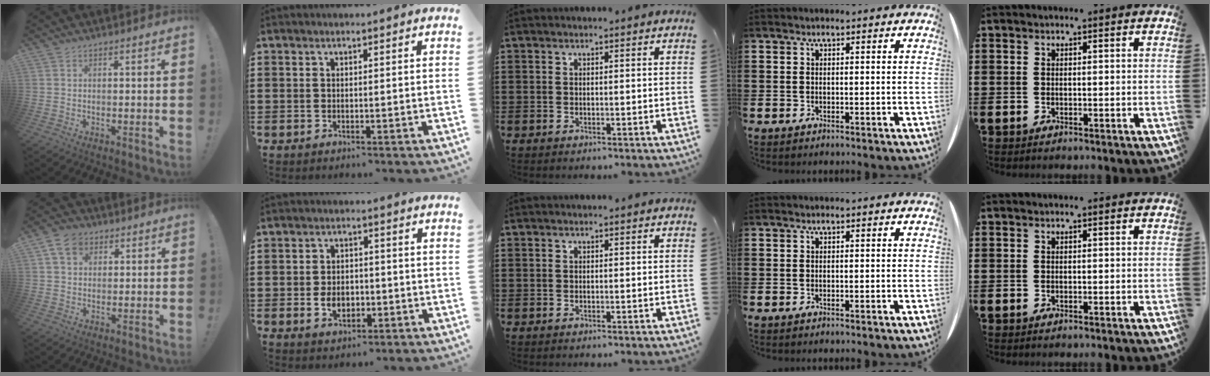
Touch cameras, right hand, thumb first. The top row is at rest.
{"thumb": {"total": 7.2, "force": [3.0, 5.4, 3.8], "torque": [-0.067, 0.003, 0.059]}, "index": {"total": 3.9, "force": [-1.0, 2.7, 2.6], "torque": [-0.047, -0.001, -0.019]}}